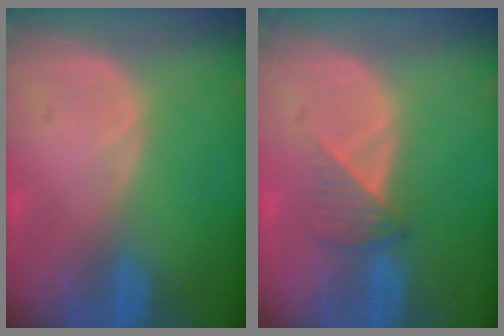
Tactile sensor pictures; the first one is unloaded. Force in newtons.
{"total": 3.1, "press": 2.8, "slide": 1.4}